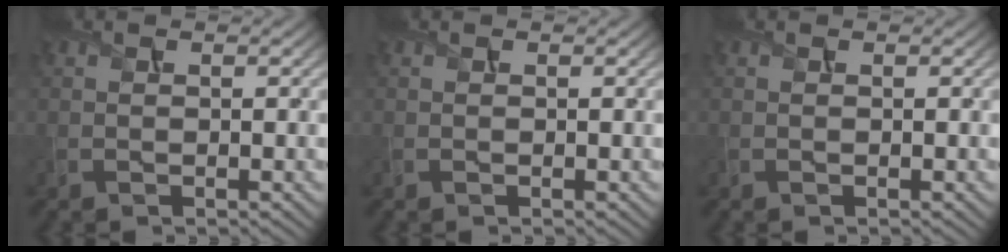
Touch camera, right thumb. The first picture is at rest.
{"total": 0.0}
{"total": 0.0}